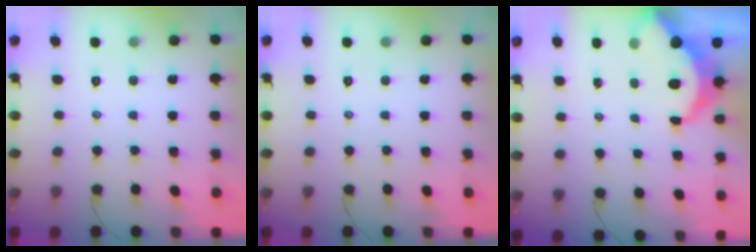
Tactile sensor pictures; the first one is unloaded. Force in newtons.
{"total": 0.0}
{"total": 5.2, "press": 5.2, "slide": 0.6}